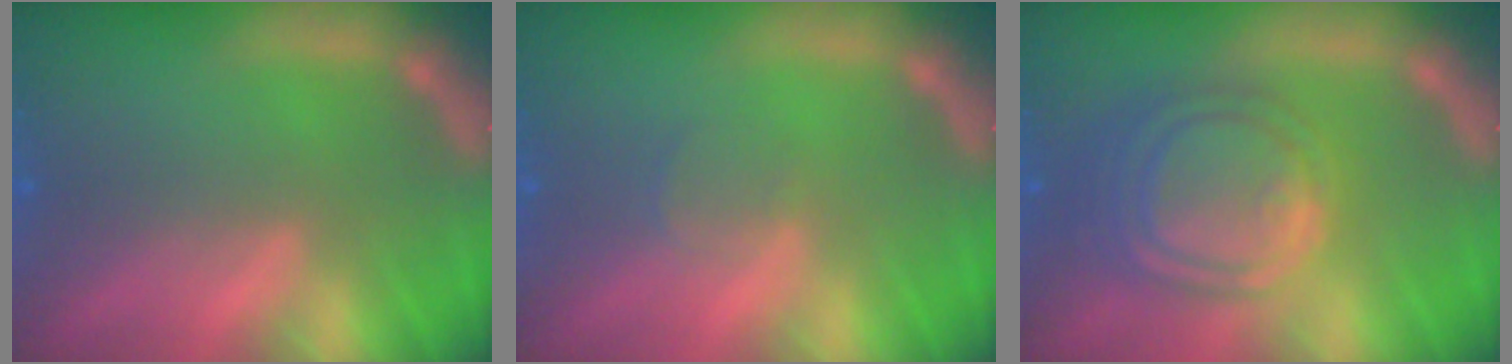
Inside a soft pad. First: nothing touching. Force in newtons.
{"total": 1.0}
{"total": 8.6}